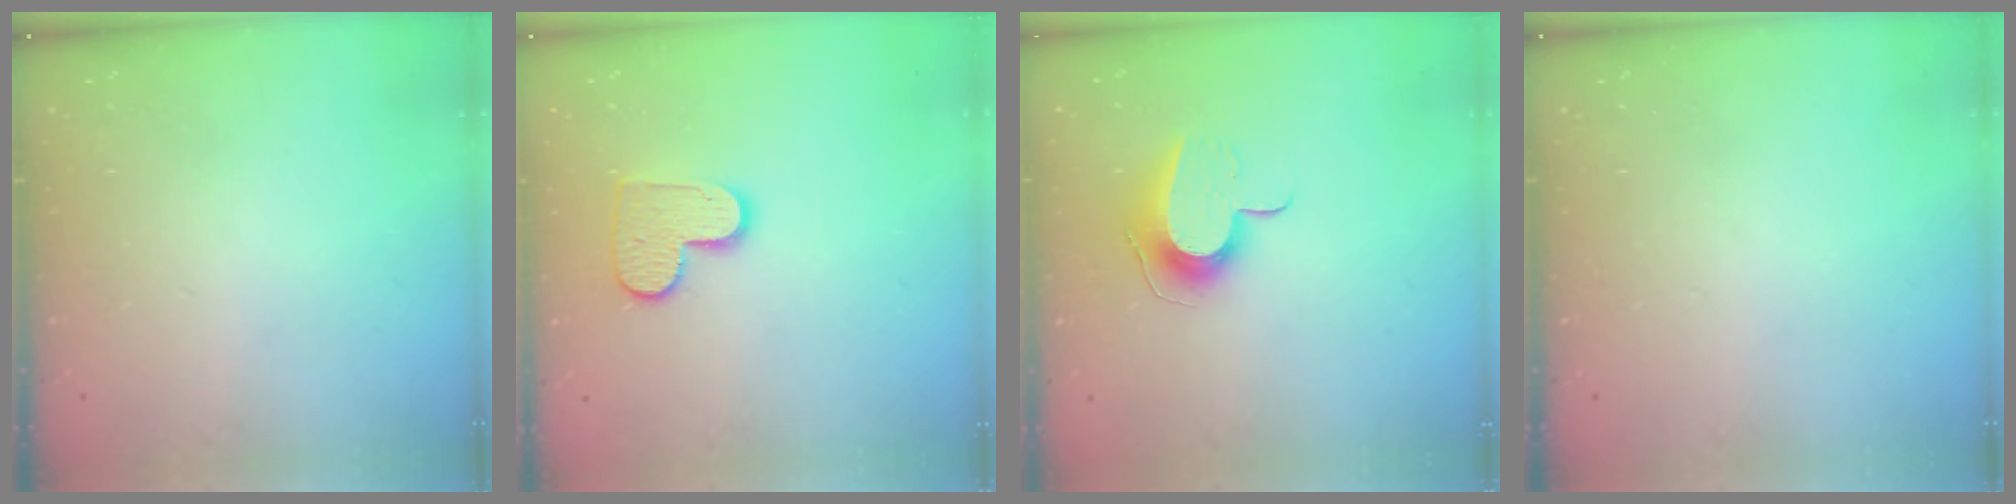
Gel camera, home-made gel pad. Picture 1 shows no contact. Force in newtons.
{"total": 9.7, "press": 9.7, "slide": 0.5}
{"total": 11.2, "press": 11.1, "slide": 0.5}
{"total": 0.0}